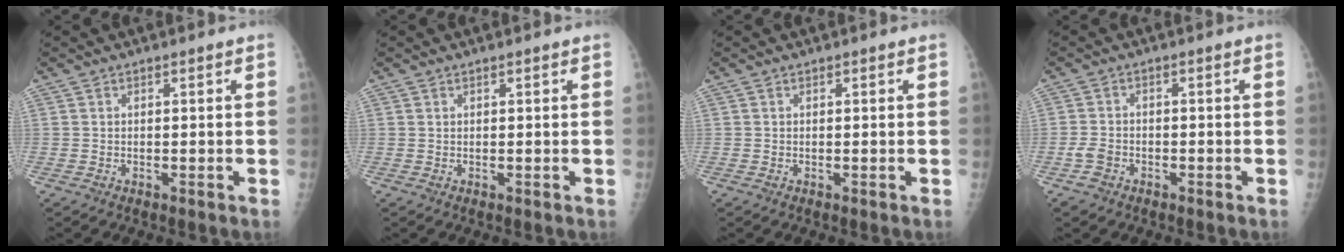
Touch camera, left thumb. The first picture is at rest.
{"total": 0.0}
{"total": 0.0}
{"total": 2.8, "force": [-1.5, 2.1, 1.1], "torque": [-0.018, 0.010, -0.028]}